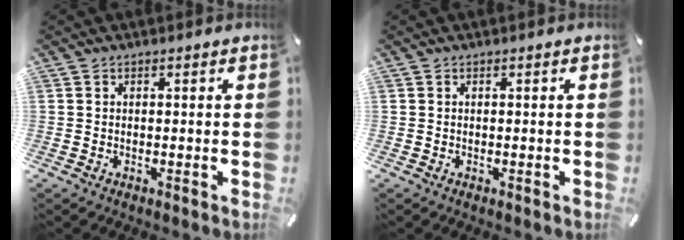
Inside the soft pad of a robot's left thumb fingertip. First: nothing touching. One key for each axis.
{"total": 0.0}